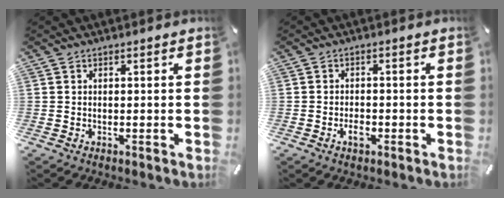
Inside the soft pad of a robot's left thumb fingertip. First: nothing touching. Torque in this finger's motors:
{"motor_torque": [0.31, 0.24, 0.35, 0.23, 0.03]}